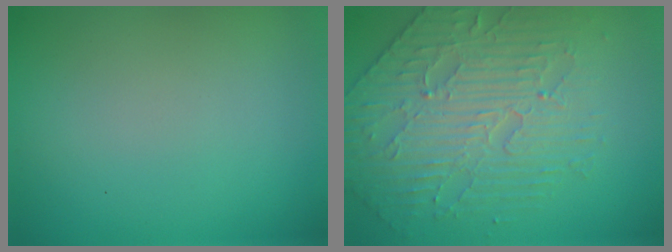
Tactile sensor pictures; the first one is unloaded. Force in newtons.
{"total": 4.4, "press": 4.3, "slide": 0.8}